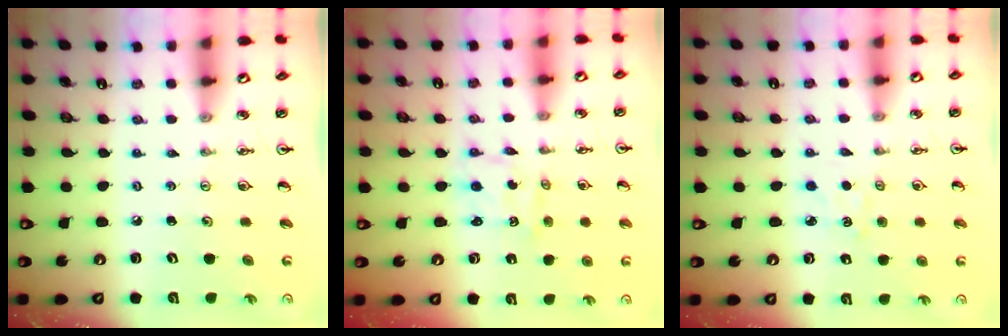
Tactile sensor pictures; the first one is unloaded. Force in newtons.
{"total": 1.6, "press": 1.3, "slide": 0.8}
{"total": 4.2, "press": 4.2, "slide": 0.6}